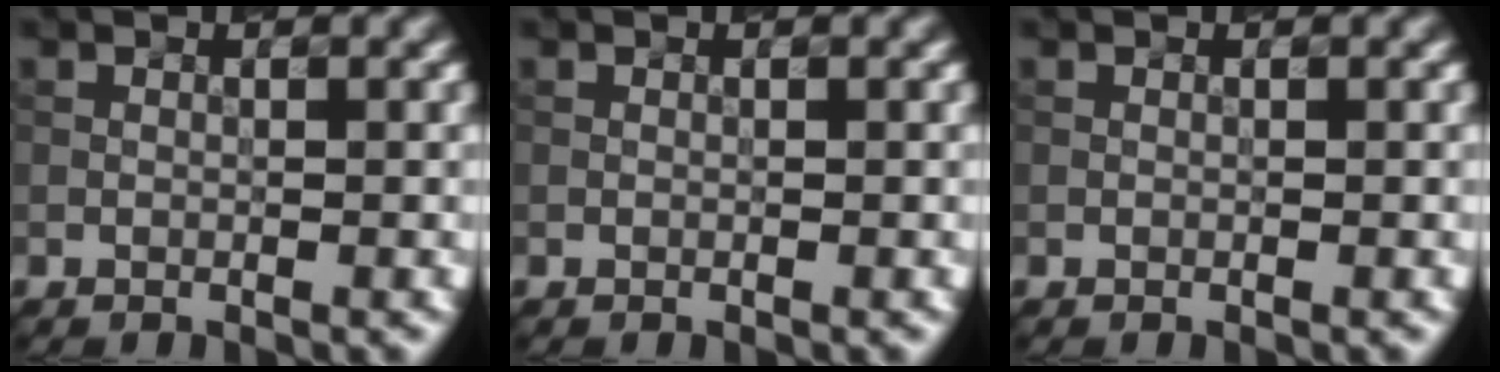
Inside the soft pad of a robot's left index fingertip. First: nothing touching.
{"total": 0.0}
{"total": 0.0}